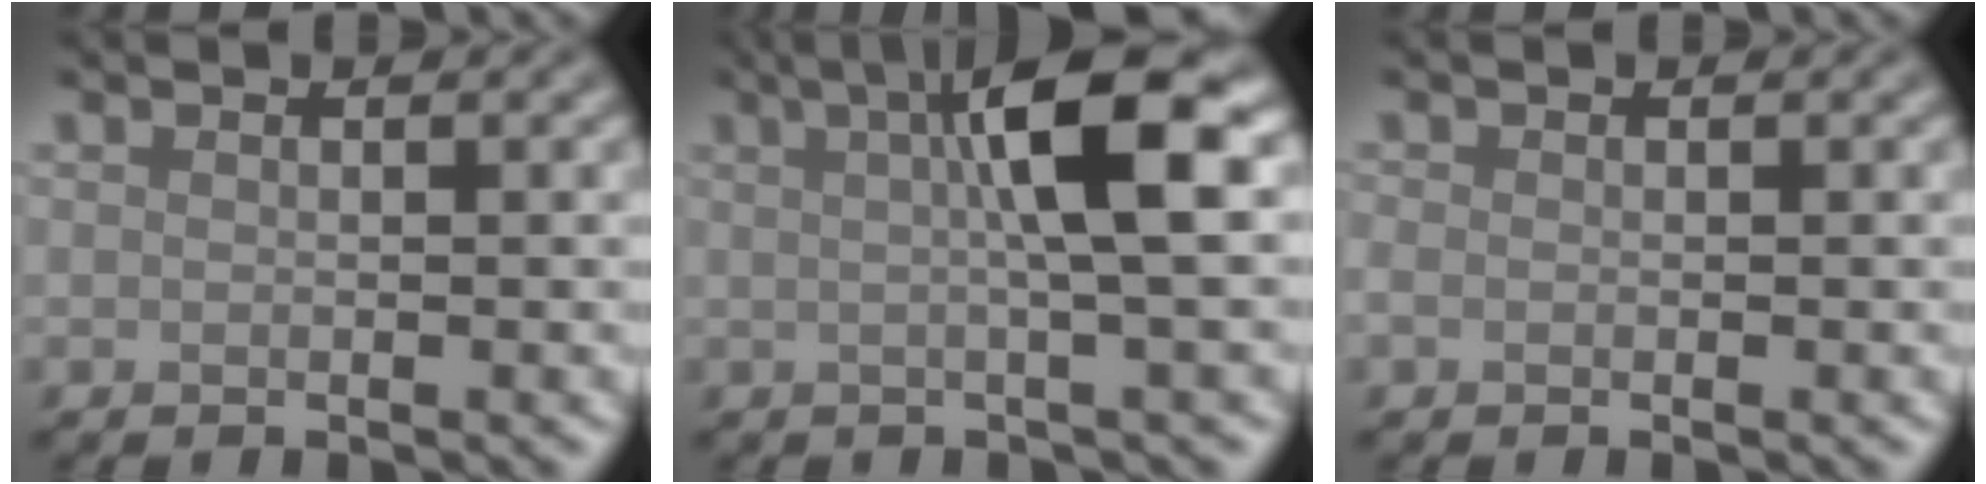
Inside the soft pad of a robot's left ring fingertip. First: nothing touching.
{"total": 7.1, "force": [1.7, 0.9, 6.8], "torque": [-0.090, 0.018, 0.024]}
{"total": 0.9, "force": [-0.6, 0.7, 0.3], "torque": [-0.005, 0.003, -0.011]}